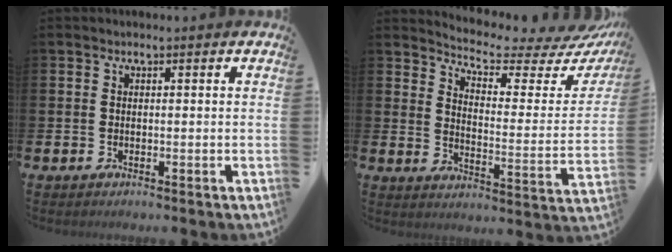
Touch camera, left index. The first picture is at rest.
{"total": 5.1, "force": [4.6, 0.9, 1.9], "torque": [-0.049, -0.048, 0.068]}